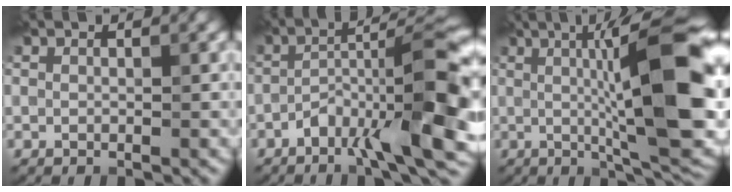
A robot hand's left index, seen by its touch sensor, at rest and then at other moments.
{"total": 10.8, "force": [-4.8, 2.6, 9.4], "torque": [-0.142, 0.017, -0.079]}
{"total": 15.0, "force": [0.8, 3.2, 14.7], "torque": [-0.171, 0.010, 0.007]}